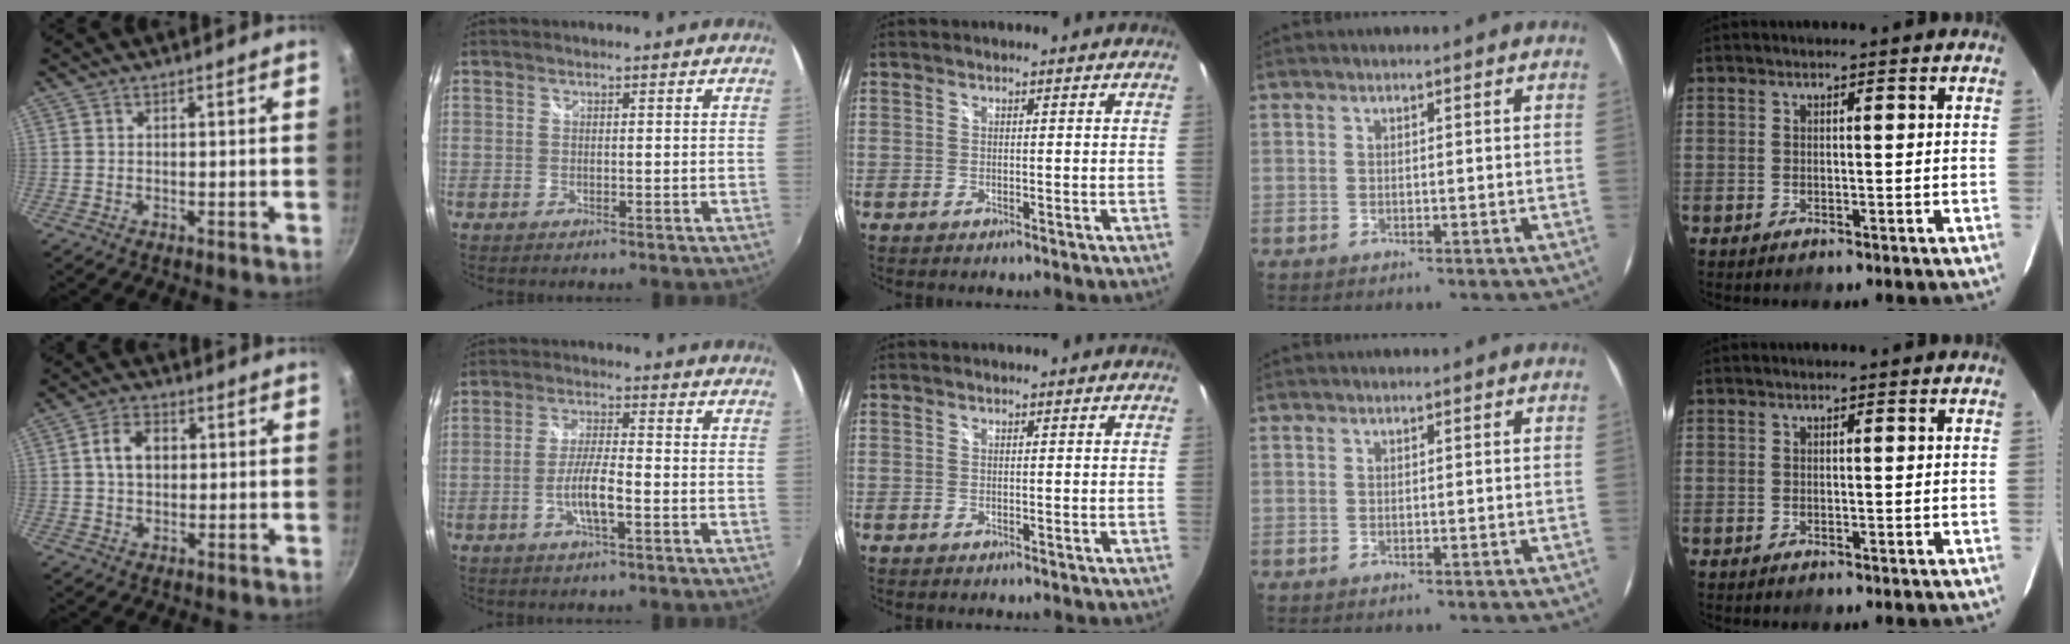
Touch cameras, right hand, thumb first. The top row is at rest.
{"thumb": {"total": 6.1, "force": [0.8, 4.4, 4.1], "torque": [-0.056, 0.011, 0.009]}, "index": {"total": 5.8, "force": [-2.3, 0.8, 5.3], "torque": [-0.106, 0.003, -0.042]}}